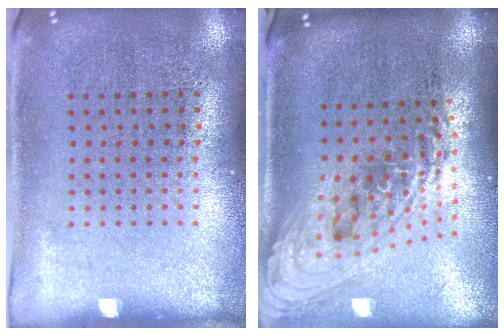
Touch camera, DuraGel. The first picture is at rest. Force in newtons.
{"total": 2.4, "press": 1.7, "slide": 1.7}